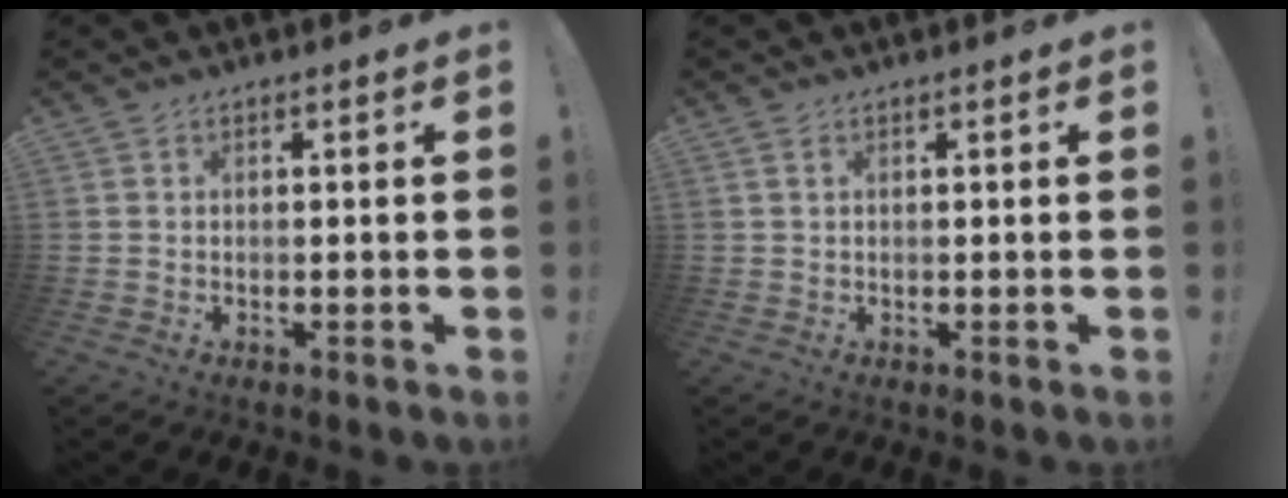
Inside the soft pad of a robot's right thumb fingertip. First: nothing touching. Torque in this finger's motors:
{"motor_torque": [0.02, 0.03, -0.04, -0.03, 0.00]}